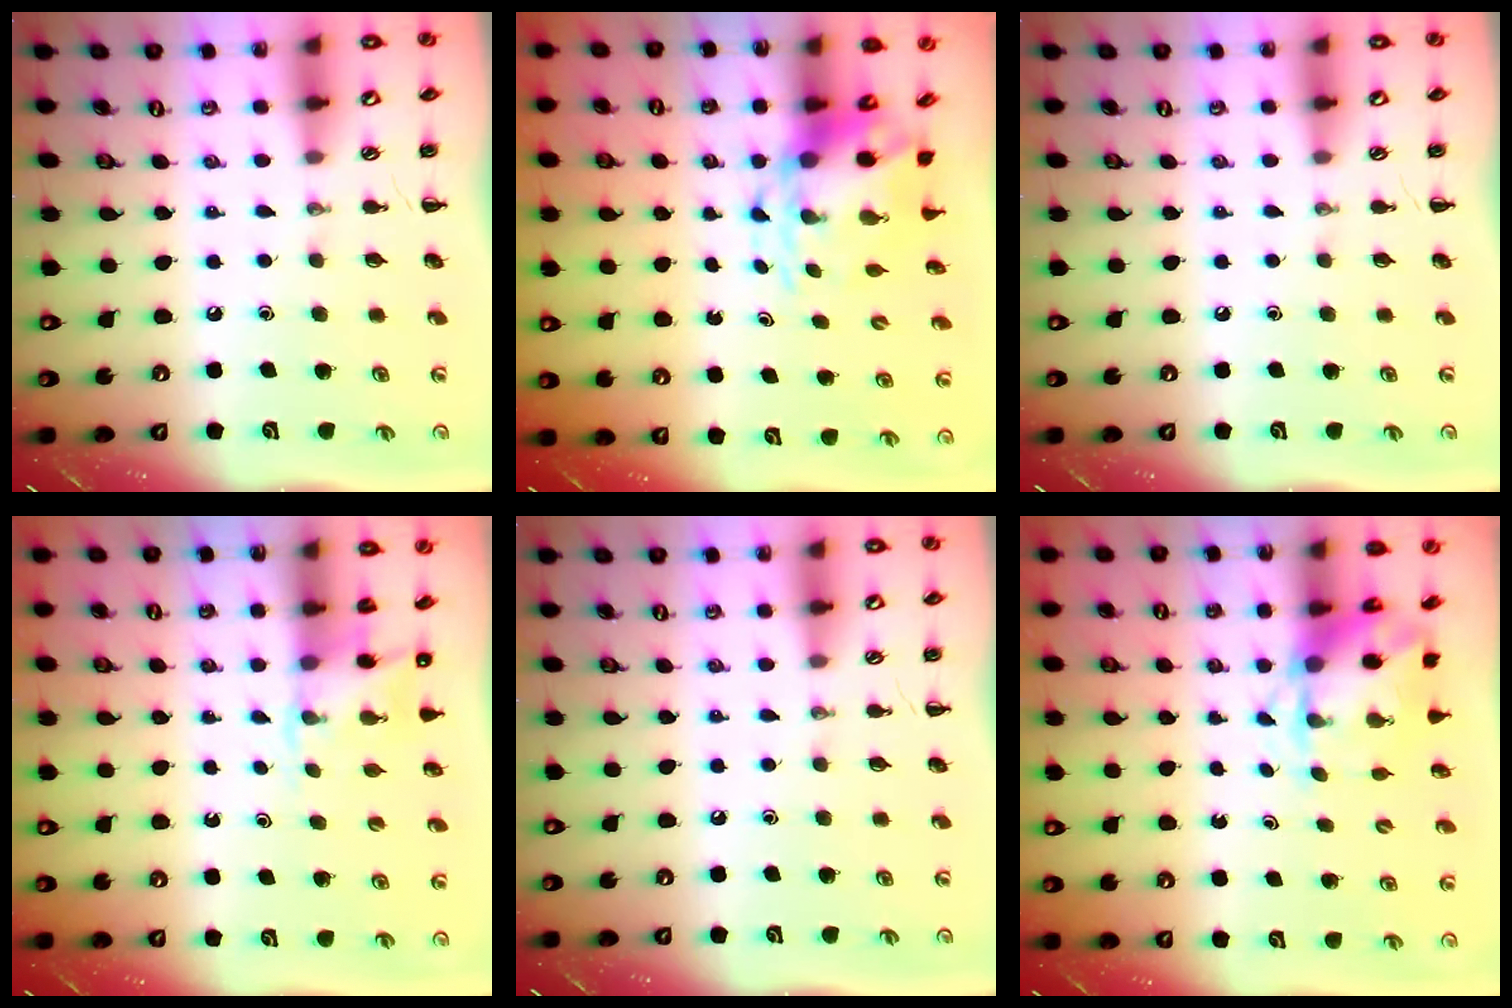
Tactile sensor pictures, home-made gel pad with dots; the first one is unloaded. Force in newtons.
{"total": 5.9, "press": 5.8, "slide": 1.1}
{"total": 0.0}
{"total": 3.6, "press": 3.6, "slide": 0.7}
{"total": 0.0}
{"total": 4.8, "press": 4.8, "slide": 0.7}